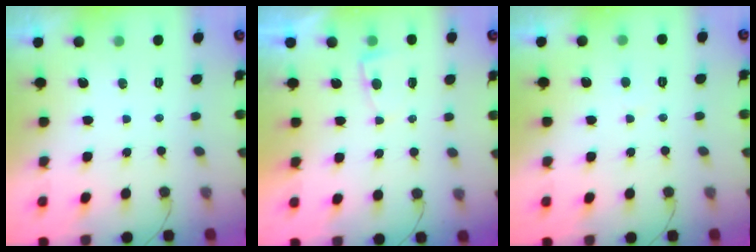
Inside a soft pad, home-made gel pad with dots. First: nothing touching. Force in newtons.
{"total": 2.2, "press": 2.2, "slide": 0.3}
{"total": 1.3, "press": 1.3, "slide": 0.1}